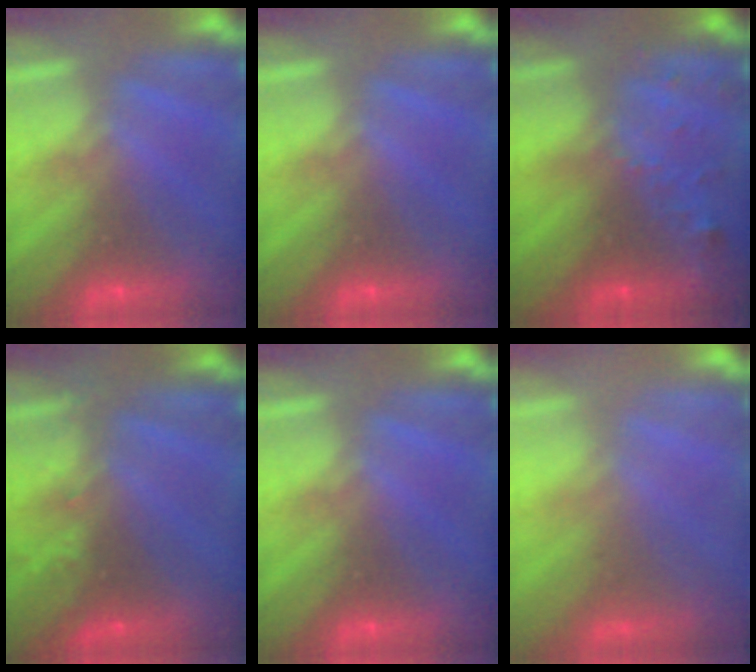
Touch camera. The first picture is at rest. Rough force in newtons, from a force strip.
{"total": 0.0}
{"total": 7.0}
{"total": 2.4}
{"total": 0.0}
{"total": 2.1}